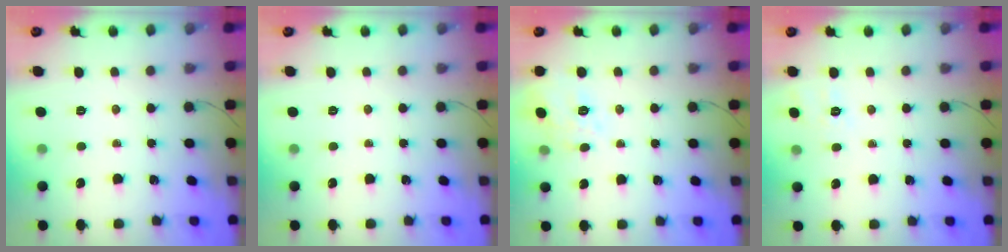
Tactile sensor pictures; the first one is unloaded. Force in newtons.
{"total": 0.0}
{"total": 10.1, "press": 10.0, "slide": 1.0}
{"total": 2.2, "press": 0.8, "slide": 2.0}